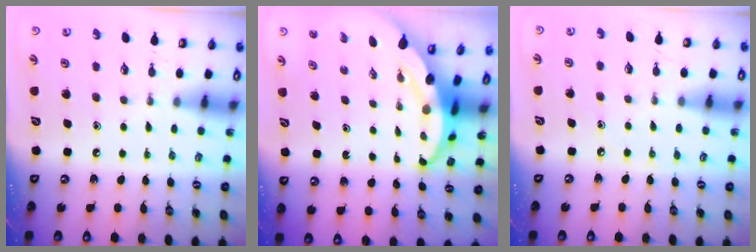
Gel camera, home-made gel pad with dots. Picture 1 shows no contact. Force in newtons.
{"total": 4.7, "press": 4.6, "slide": 0.7}
{"total": 2.3, "press": 2.3, "slide": 0.3}